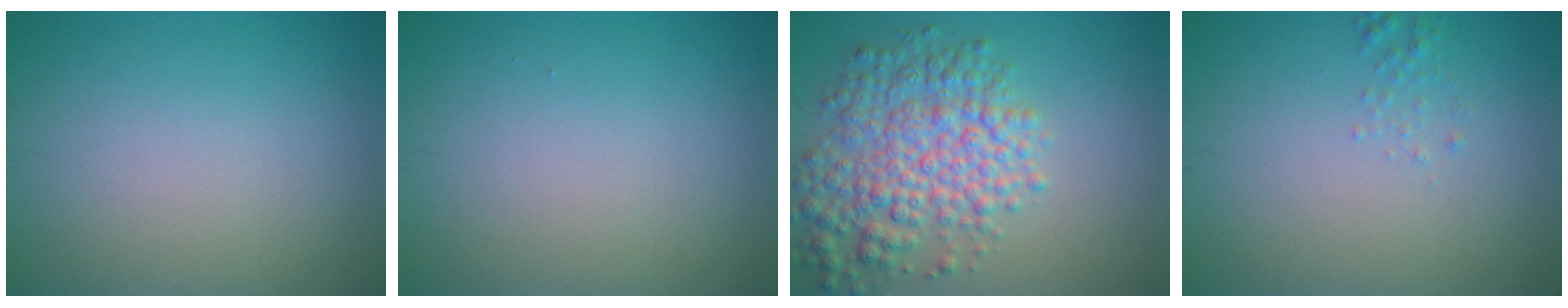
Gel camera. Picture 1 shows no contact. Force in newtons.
{"total": 0.0}
{"total": 6.8, "press": 6.8, "slide": 0.2}
{"total": 0.8, "press": 0.8, "slide": 0.1}